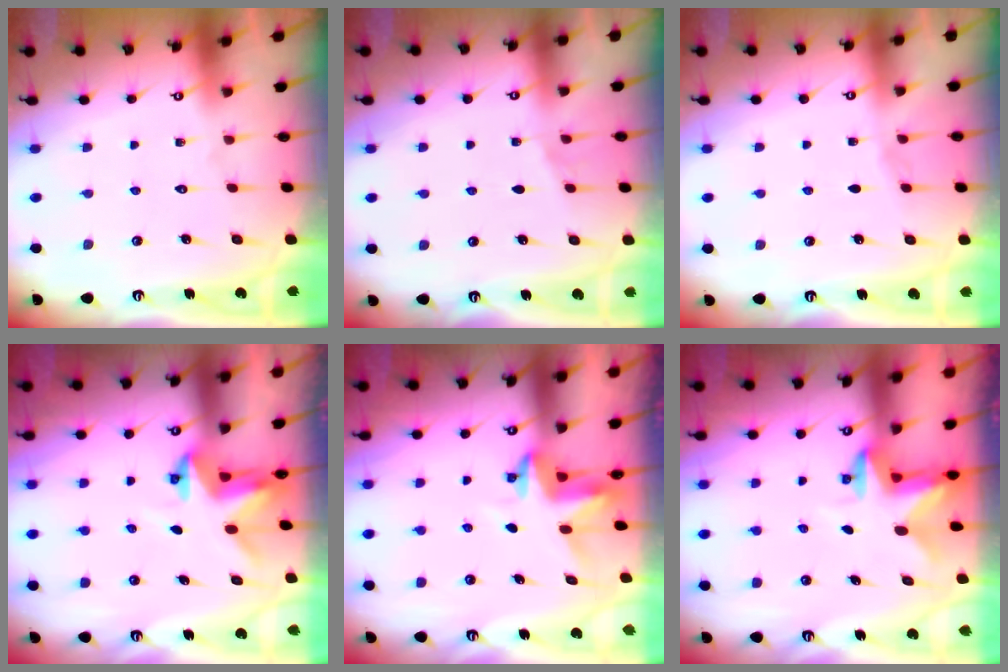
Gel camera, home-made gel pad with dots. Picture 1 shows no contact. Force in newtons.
{"total": 0.7, "press": 0.7, "slide": 0.1}
{"total": 3.1, "press": 3.1, "slide": 0.5}
{"total": 3.0, "press": 3.0, "slide": 0.0}
{"total": 3.8, "press": 3.8, "slide": 0.4}
{"total": 2.7, "press": 2.7, "slide": 0.5}